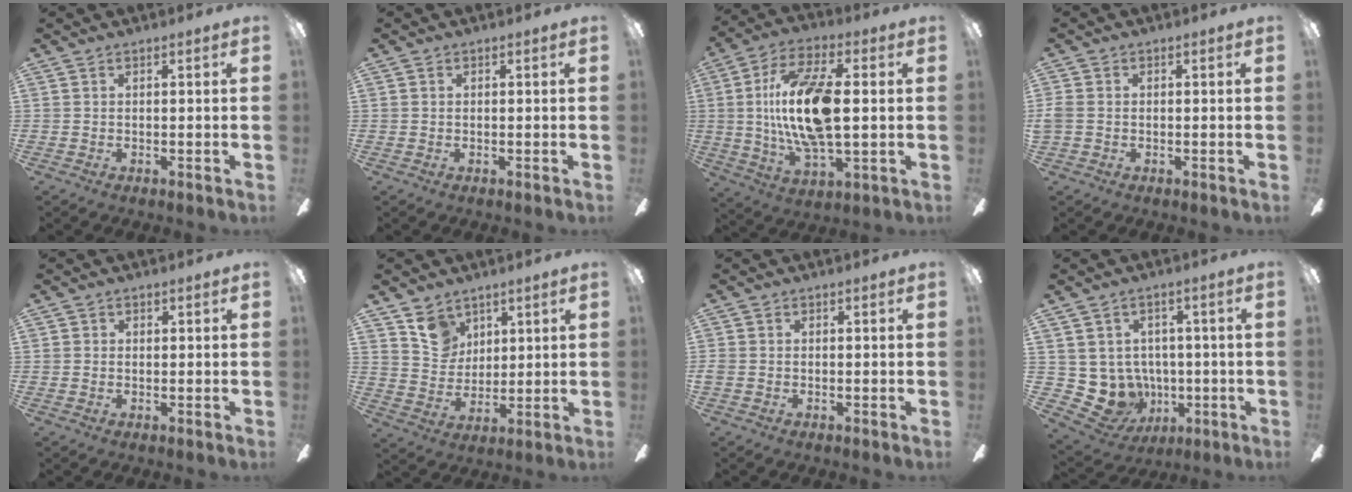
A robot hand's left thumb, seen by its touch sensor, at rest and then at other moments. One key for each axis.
{"total": 0.0}
{"total": 19.3, "fx": 1.9, "fy": 8.3, "fz": 17.3, "tx": -0.355, "ty": -0.001, "tz": 0.031}
{"total": 2.4, "fx": -0.5, "fy": 1.7, "fz": 1.7, "tx": -0.044, "ty": 0.001, "tz": -0.014}
{"total": 0.5, "fx": 0.1, "fy": 0.5, "fz": -0.1, "tx": 0.009, "ty": -0.002, "tz": 0.001}
{"total": 8.7, "fx": 5.7, "fy": 6.1, "fz": 2.2, "tx": -0.041, "ty": -0.022, "tz": 0.110}
{"total": 0.6, "fx": -0.2, "fy": 0.5, "fz": 0.3, "tx": -0.006, "ty": 0.003, "tz": -0.005}
{"total": 7.7, "fx": 0.3, "fy": 7.6, "fz": 1.5, "tx": -0.075, "ty": -0.014, "tz": 0.016}